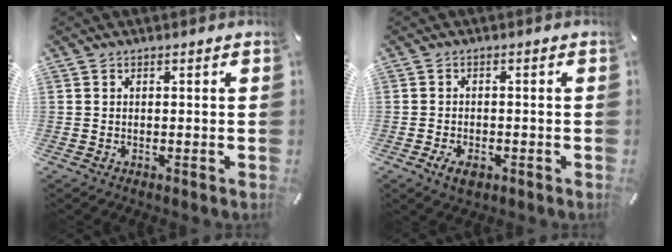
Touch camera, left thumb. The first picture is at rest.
{"total": 3.2, "force": [-1.6, 1.9, 2.0], "torque": [-0.040, 0.004, -0.029]}